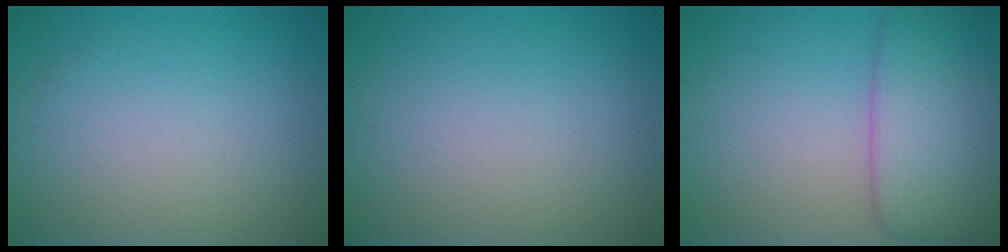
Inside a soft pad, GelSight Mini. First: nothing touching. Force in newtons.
{"total": 0.0}
{"total": 6.3, "press": 6.3, "slide": 0.6}